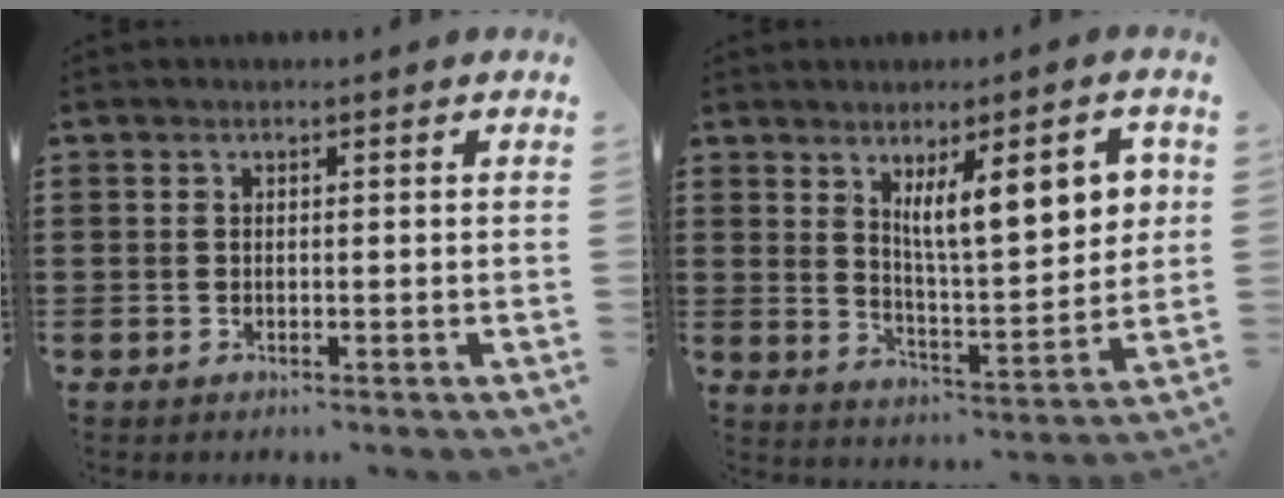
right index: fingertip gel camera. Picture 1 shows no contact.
{"total": 10.7, "force": [4.3, 3.0, 9.3], "torque": [-0.151, -0.006, 0.066]}